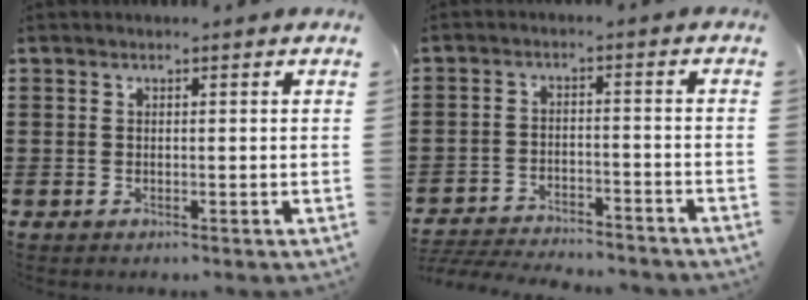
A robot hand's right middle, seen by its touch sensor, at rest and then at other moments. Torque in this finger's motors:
{"motor_torque": [1.72, -0.42, 0.53, 0.16]}